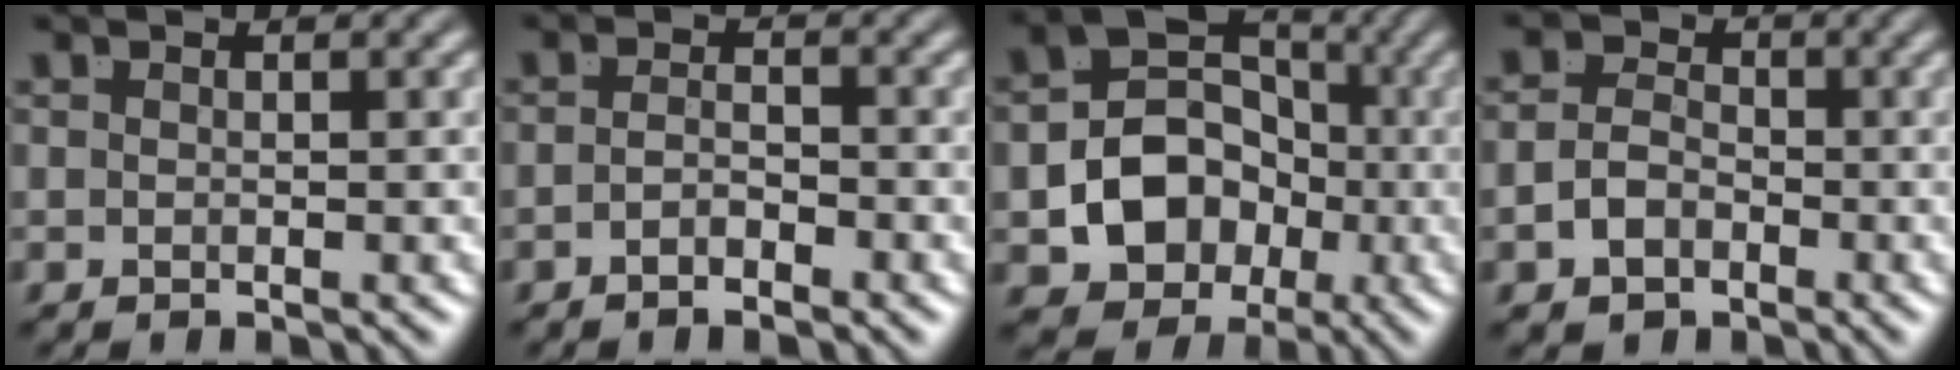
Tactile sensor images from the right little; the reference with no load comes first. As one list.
[{"total": 2.1, "force": [-1.8, -0.2, 1.1], "torque": [-0.016, -0.009, -0.030]}, {"total": 11.5, "force": [-0.8, 9.8, 5.9], "torque": [-0.144, -0.055, 0.001]}, {"total": 4.9, "force": [-1.8, 4.2, 1.7], "torque": [-0.030, -0.018, -0.029]}]